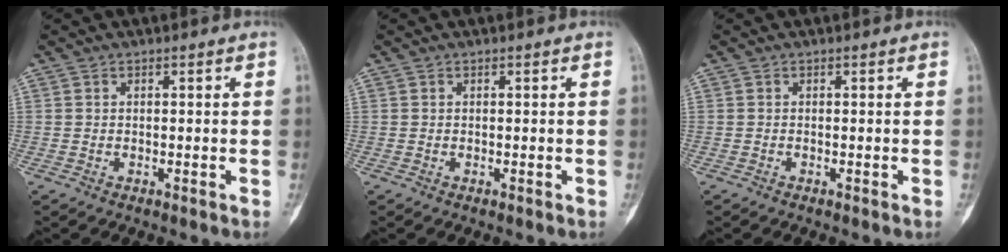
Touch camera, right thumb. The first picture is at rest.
{"total": 0.0}
{"total": 0.0}